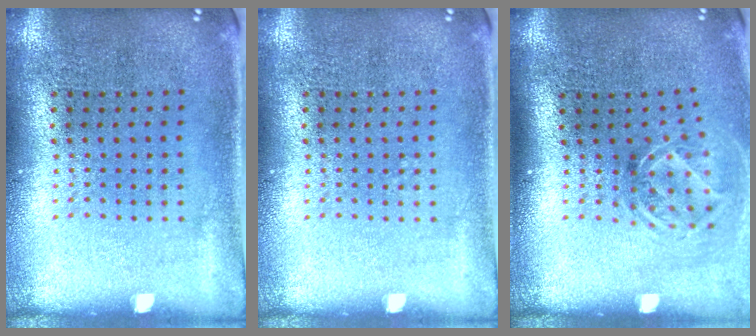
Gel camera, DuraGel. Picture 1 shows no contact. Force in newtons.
{"total": 0.0}
{"total": 1.8, "press": 1.3, "slide": 1.2}